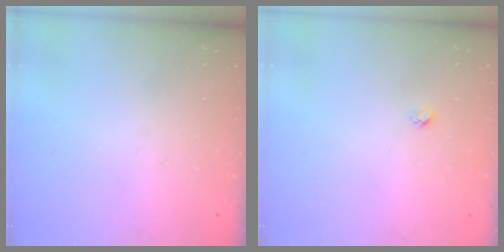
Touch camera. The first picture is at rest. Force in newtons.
{"total": 1.9, "press": 1.9, "slide": 0.1}